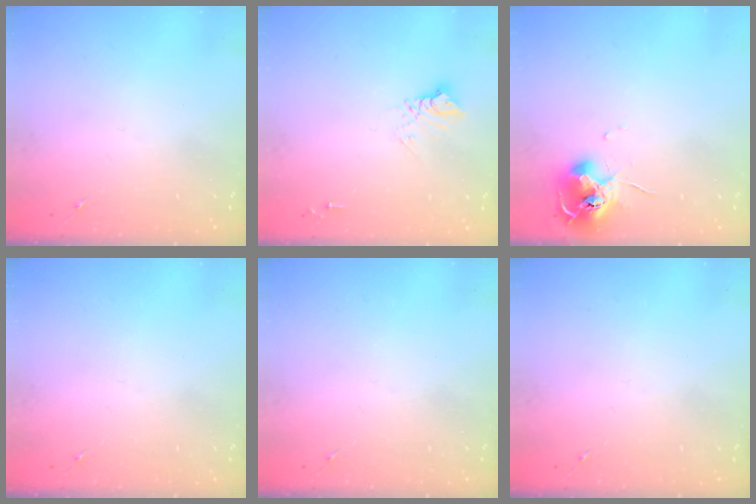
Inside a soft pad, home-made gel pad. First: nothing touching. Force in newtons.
{"total": 8.4, "press": 8.4, "slide": 0.7}
{"total": 11.6, "press": 11.5, "slide": 1.4}
{"total": 0.0}
{"total": 0.0}
{"total": 0.0}